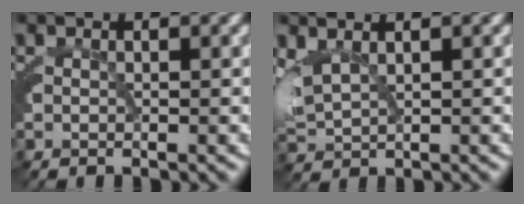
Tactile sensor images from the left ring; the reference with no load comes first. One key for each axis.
{"total": 4.4, "fx": 1.3, "fy": 3.1, "fz": 2.8, "tx": -0.080, "ty": -0.010, "tz": 0.032}